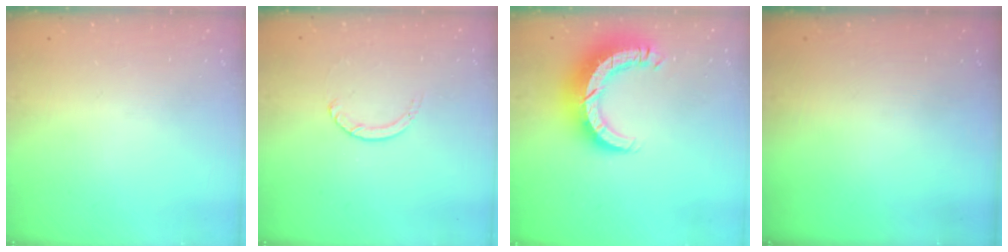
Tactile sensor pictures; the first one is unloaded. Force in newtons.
{"total": 1.1, "press": 1.1, "slide": 0.1}
{"total": 11.5, "press": 11.5, "slide": 1.1}
{"total": 0.0}